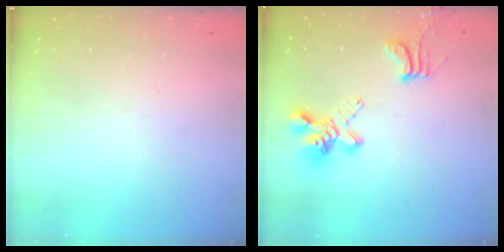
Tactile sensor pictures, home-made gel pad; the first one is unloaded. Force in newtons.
{"total": 5.3, "press": 5.0, "slide": 1.9}